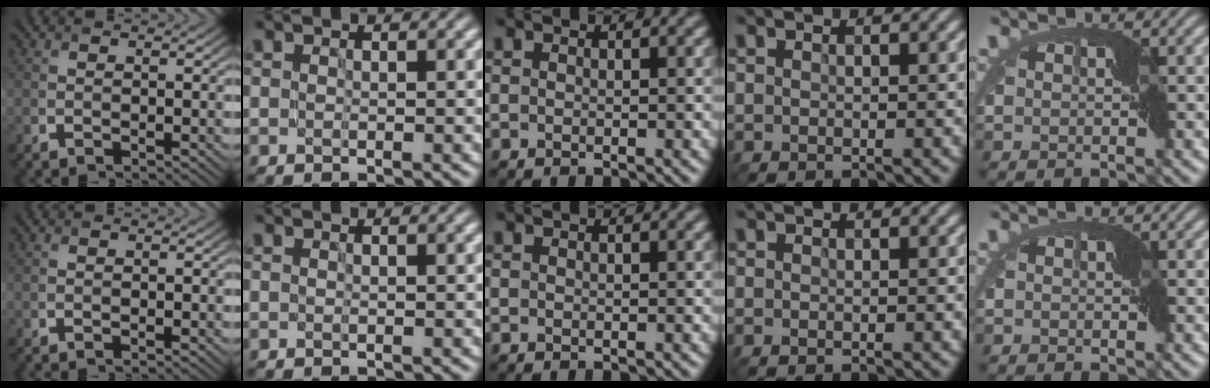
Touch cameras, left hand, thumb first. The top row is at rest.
{"little": {"total": 0.6, "force": [-0.3, 0.4, 0.2], "torque": [0.001, 0.001, -0.004]}}